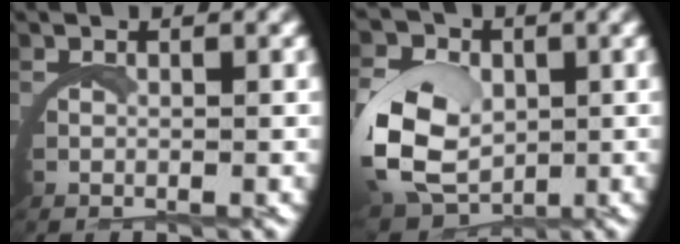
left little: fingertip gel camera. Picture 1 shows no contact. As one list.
[{"total": 7.5, "force": [-0.2, 5.8, 4.7], "torque": [-0.135, -0.033, 0.009]}]